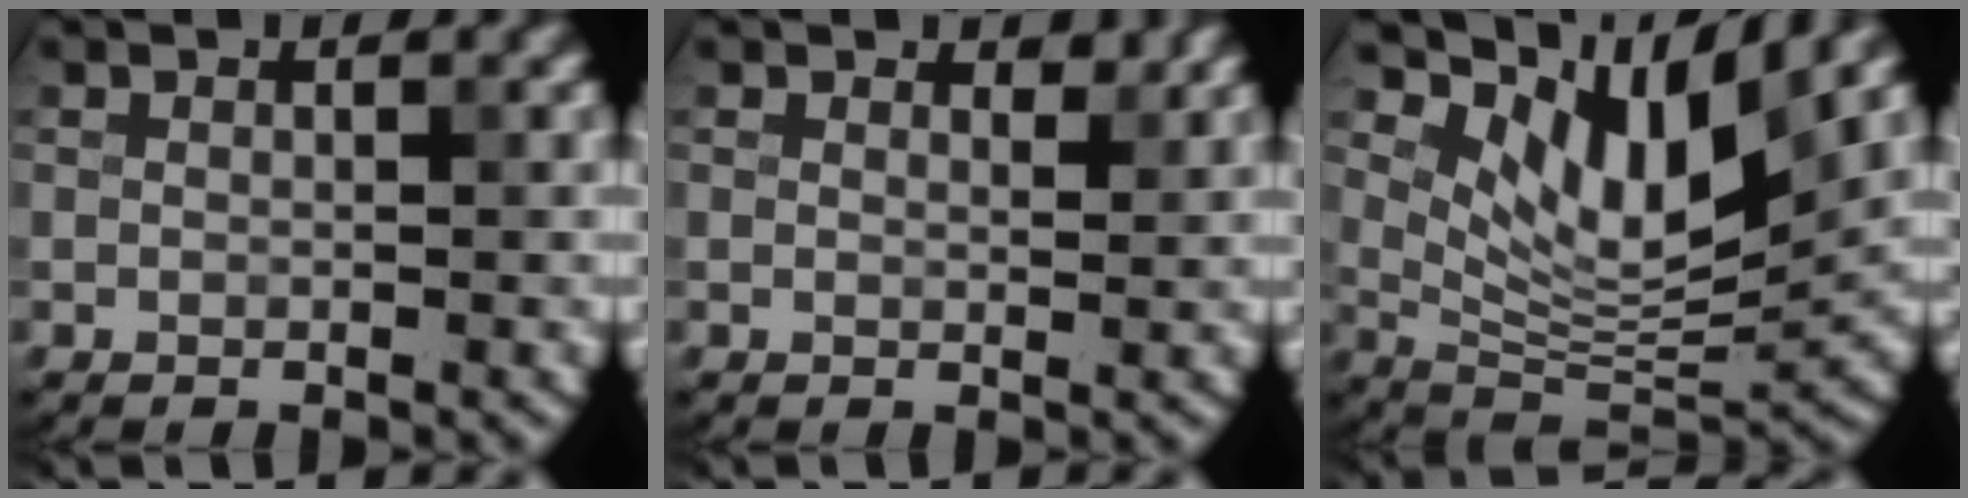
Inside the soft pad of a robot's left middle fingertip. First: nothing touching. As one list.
[{"total": 1.2, "force": [1.0, 0.5, 0.4], "torque": [-0.005, -0.002, 0.013]}, {"total": 8.4, "force": [4.5, 3.0, 6.4], "torque": [-0.108, -0.015, 0.085]}]